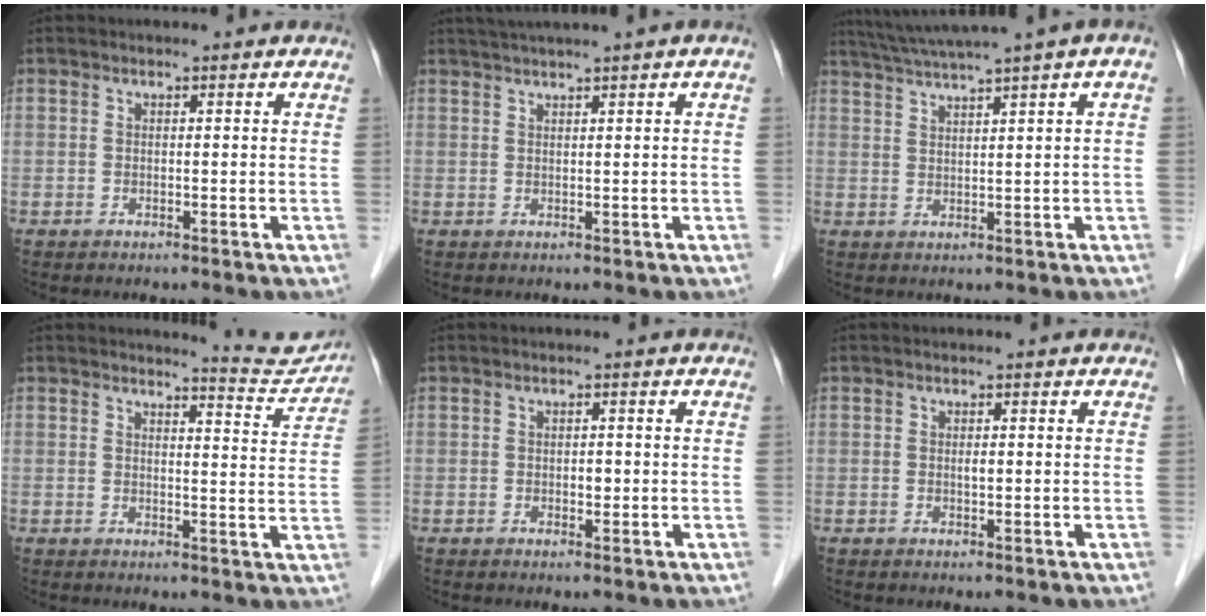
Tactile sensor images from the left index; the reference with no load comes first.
{"total": 3.7, "force": [2.4, -0.8, 2.6], "torque": [-0.050, 0.018, 0.048]}
{"total": 8.2, "force": [5.4, -1.0, 6.1], "torque": [-0.098, 0.035, 0.089]}
{"total": 5.8, "force": [5.8, -0.1, -0.2], "torque": [-0.002, -0.032, 0.059]}
{"total": 1.2, "force": [-0.1, 0.8, 0.9], "torque": [-0.014, 0.001, 0.000]}
{"total": 0.8, "force": [0.1, 0.3, 0.7], "torque": [-0.013, -0.001, 0.002]}